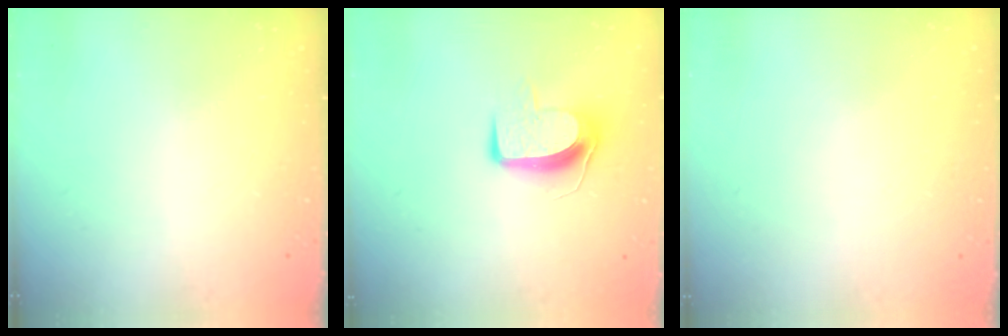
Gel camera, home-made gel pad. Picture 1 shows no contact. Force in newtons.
{"total": 9.3, "press": 9.3, "slide": 0.6}
{"total": 0.0}